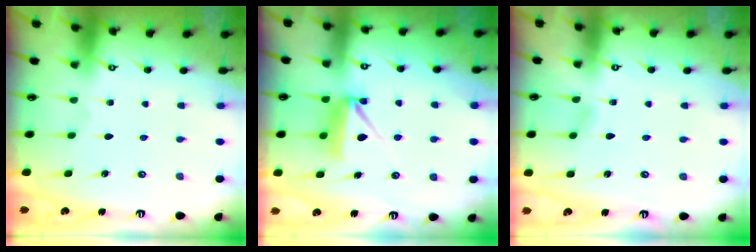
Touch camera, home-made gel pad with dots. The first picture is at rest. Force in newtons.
{"total": 8.1, "press": 8.1, "slide": 0.1}
{"total": 1.7, "press": 1.6, "slide": 0.2}